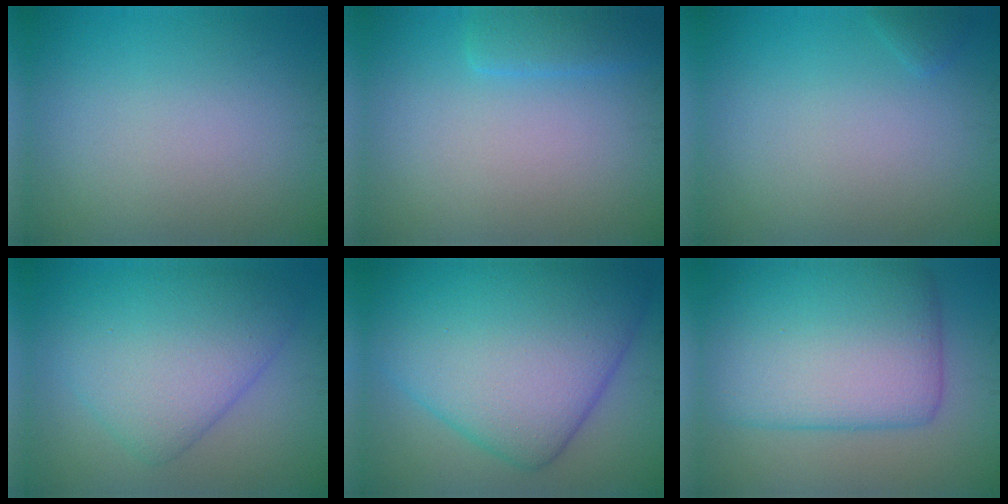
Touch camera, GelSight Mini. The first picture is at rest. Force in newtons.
{"total": 2.0, "press": 1.9, "slide": 0.3}
{"total": 0.6, "press": 0.6, "slide": 0.1}
{"total": 7.5, "press": 7.5, "slide": 0.1}
{"total": 14.0, "press": 14.0, "slide": 0.3}
{"total": 10.2, "press": 10.2, "slide": 0.1}